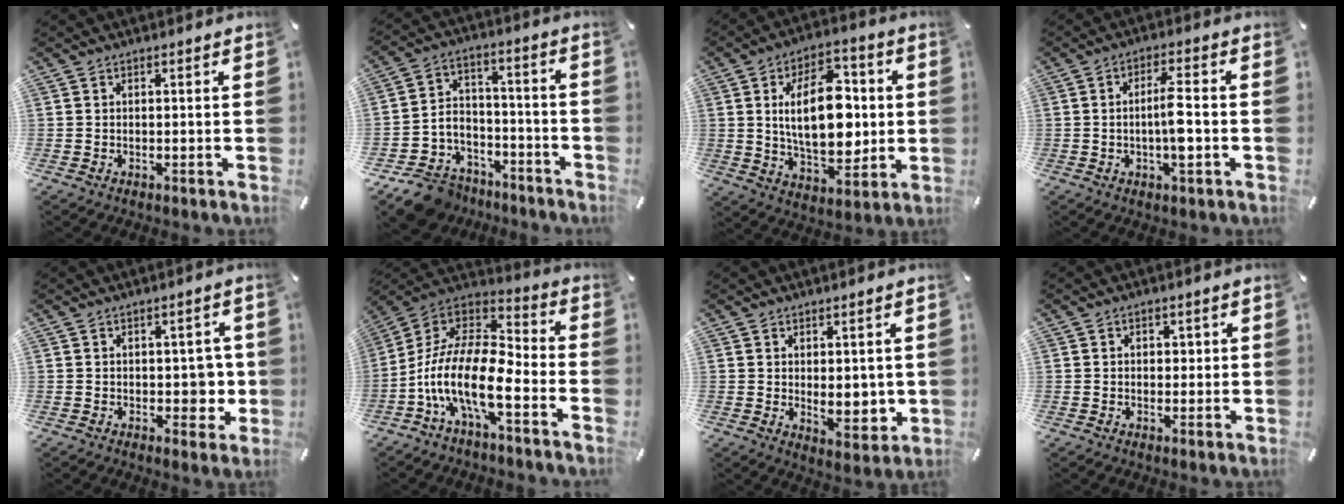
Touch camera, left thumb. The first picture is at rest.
{"total": 11.4, "force": [-8.9, 6.7, 2.2], "torque": [-0.040, 0.052, -0.164]}
{"total": 18.2, "force": [1.4, 10.7, 14.7], "torque": [-0.249, 0.001, 0.021]}
{"total": 6.7, "force": [-0.8, 2.0, 6.4], "torque": [-0.118, 0.006, -0.017]}
{"total": 5.5, "force": [-0.3, 3.9, 3.9], "torque": [-0.029, -0.004, -0.008]}
{"total": 16.4, "force": [-8.2, 5.6, 13.0], "torque": [-0.291, -0.003, -0.156]}
{"total": 5.4, "force": [1.1, 3.6, 3.8], "torque": [-0.039, -0.005, 0.021]}
{"total": 3.3, "force": [0.7, 2.6, 2.0], "torque": [-0.017, -0.002, 0.003]}